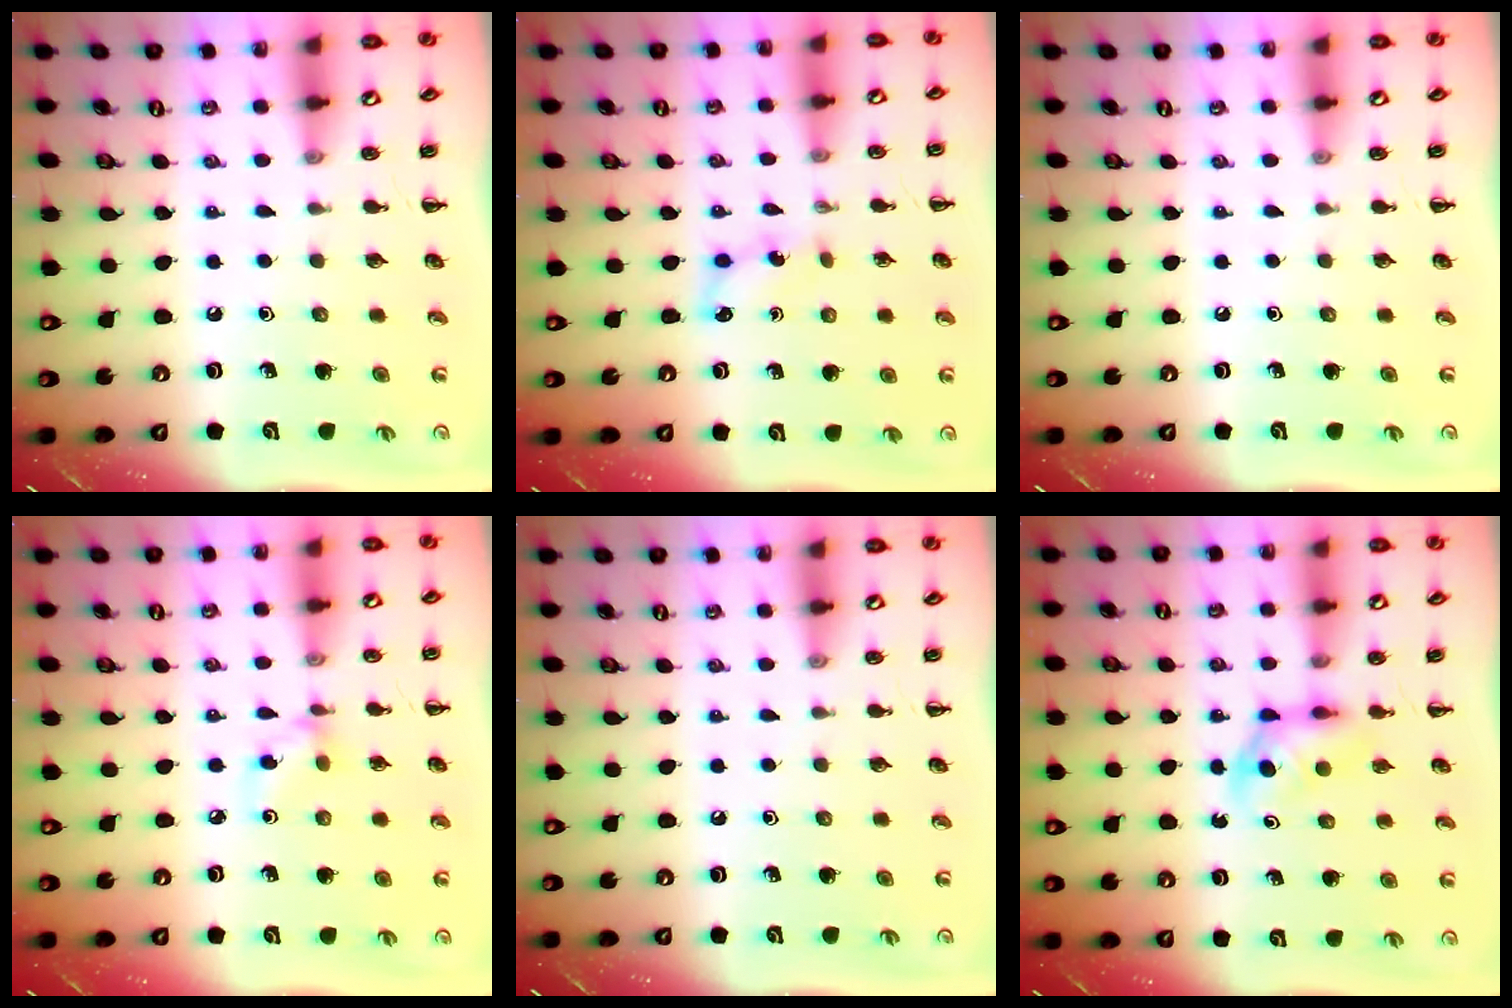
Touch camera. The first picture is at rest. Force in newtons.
{"total": 3.6, "press": 3.5, "slide": 1.1}
{"total": 0.0}
{"total": 3.3, "press": 3.0, "slide": 1.2}
{"total": 0.0}
{"total": 3.7, "press": 3.5, "slide": 1.1}